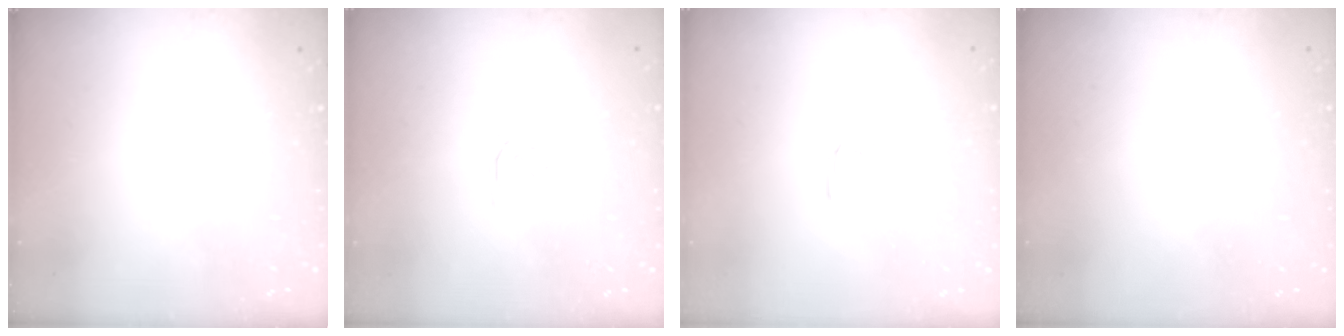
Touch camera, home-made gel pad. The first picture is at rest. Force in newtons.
{"total": 1.6, "press": 1.5, "slide": 0.5}
{"total": 2.2, "press": 2.2, "slide": 0.0}
{"total": 0.7, "press": 0.5, "slide": 0.4}